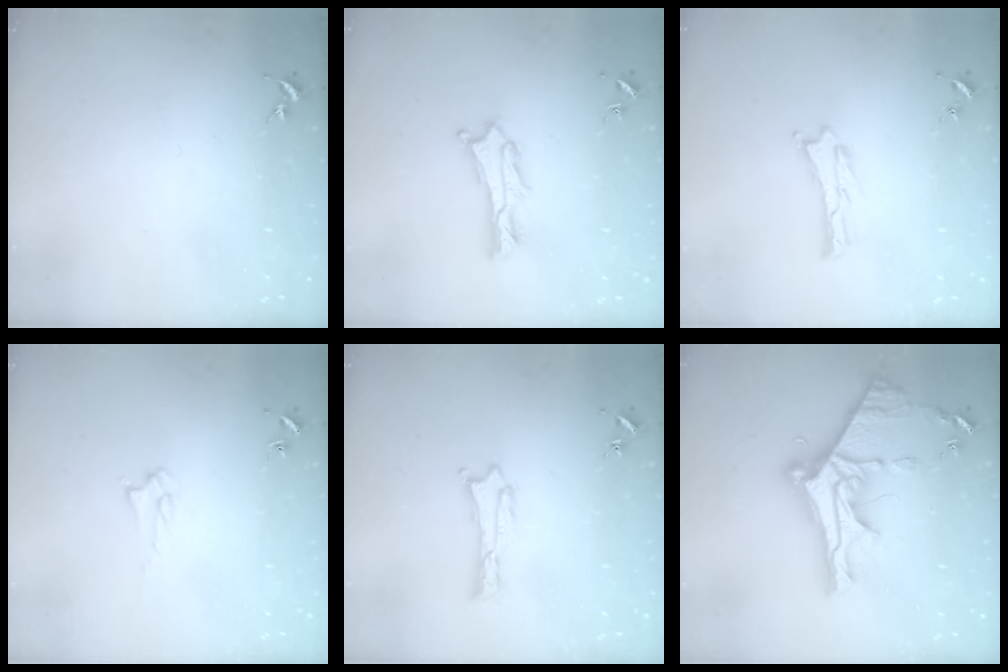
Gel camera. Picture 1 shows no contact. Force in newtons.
{"total": 1.1, "press": 1.1, "slide": 0.2}
{"total": 0.0}
{"total": 1.6, "press": 1.6, "slide": 0.2}
{"total": 0.0}
{"total": 11.8, "press": 11.7, "slide": 1.4}